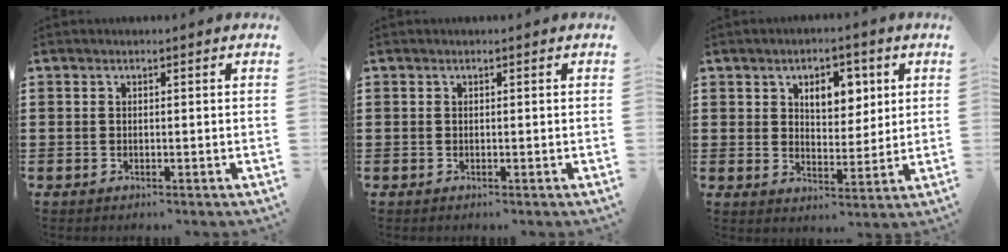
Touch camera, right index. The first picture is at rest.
{"total": 0.0}
{"total": 6.0, "force": [2.6, 3.7, 4.0], "torque": [-0.060, 0.003, 0.038]}